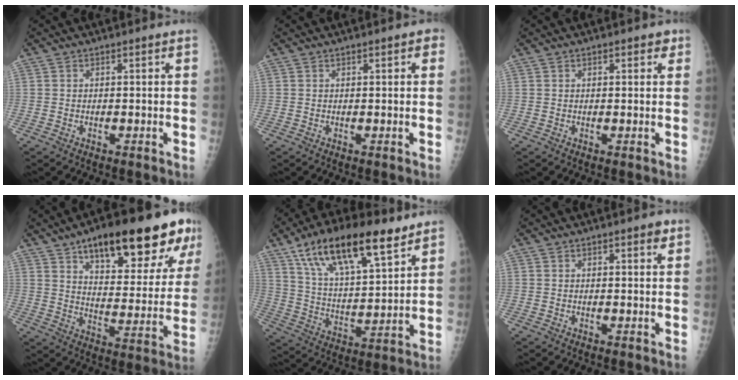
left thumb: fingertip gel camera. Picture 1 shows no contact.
{"total": 1.8, "force": [0.8, 0.7, 1.5], "torque": [-0.016, 0.002, 0.009]}
{"total": 1.9, "force": [1.1, 1.1, 1.2], "torque": [-0.003, -0.002, 0.011]}
{"total": 25.3, "force": [14.8, 8.4, 18.8], "torque": [-0.230, -0.033, 0.217]}
{"total": 21.5, "force": [13.1, 7.7, 15.2], "torque": [-0.238, -0.037, 0.235]}
{"total": 2.5, "force": [1.4, 0.8, 1.9], "torque": [-0.019, -0.004, 0.017]}